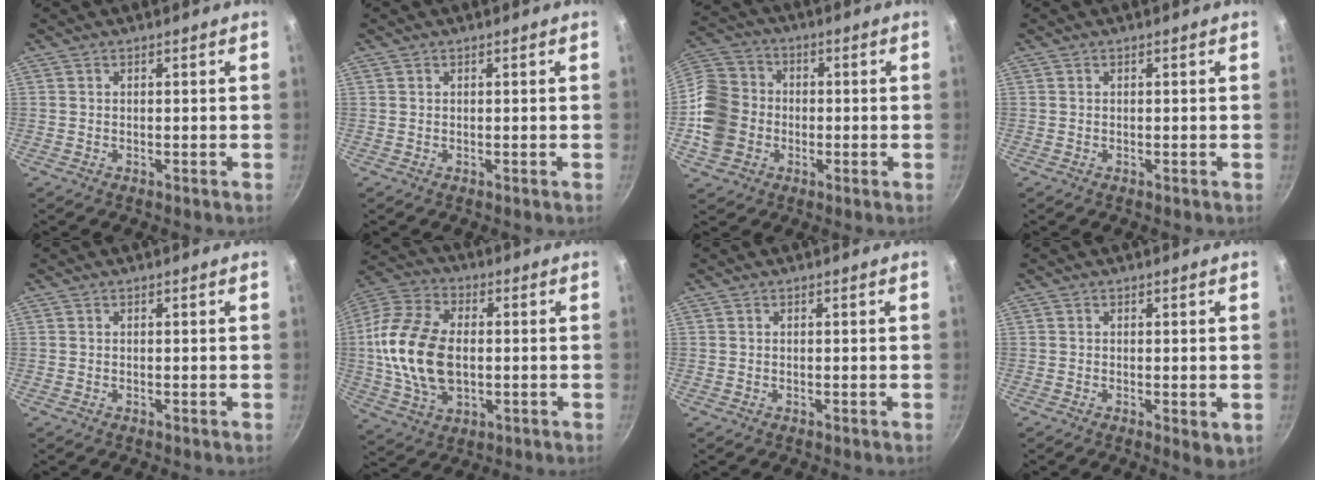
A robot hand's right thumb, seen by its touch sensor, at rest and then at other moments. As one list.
[{"total": 0.0}, {"total": 13.9, "force": [-2.3, 11.9, 6.8], "torque": [-0.118, 0.032, -0.057]}, {"total": 0.0}, {"total": 0.0}, {"total": 17.9, "force": [-0.4, 11.3, 13.8], "torque": [-0.262, 0.014, -0.013]}, {"total": 0.0}, {"total": 2.7, "force": [-0.3, 1.2, 2.5], "torque": [-0.037, -0.011, -0.004]}]